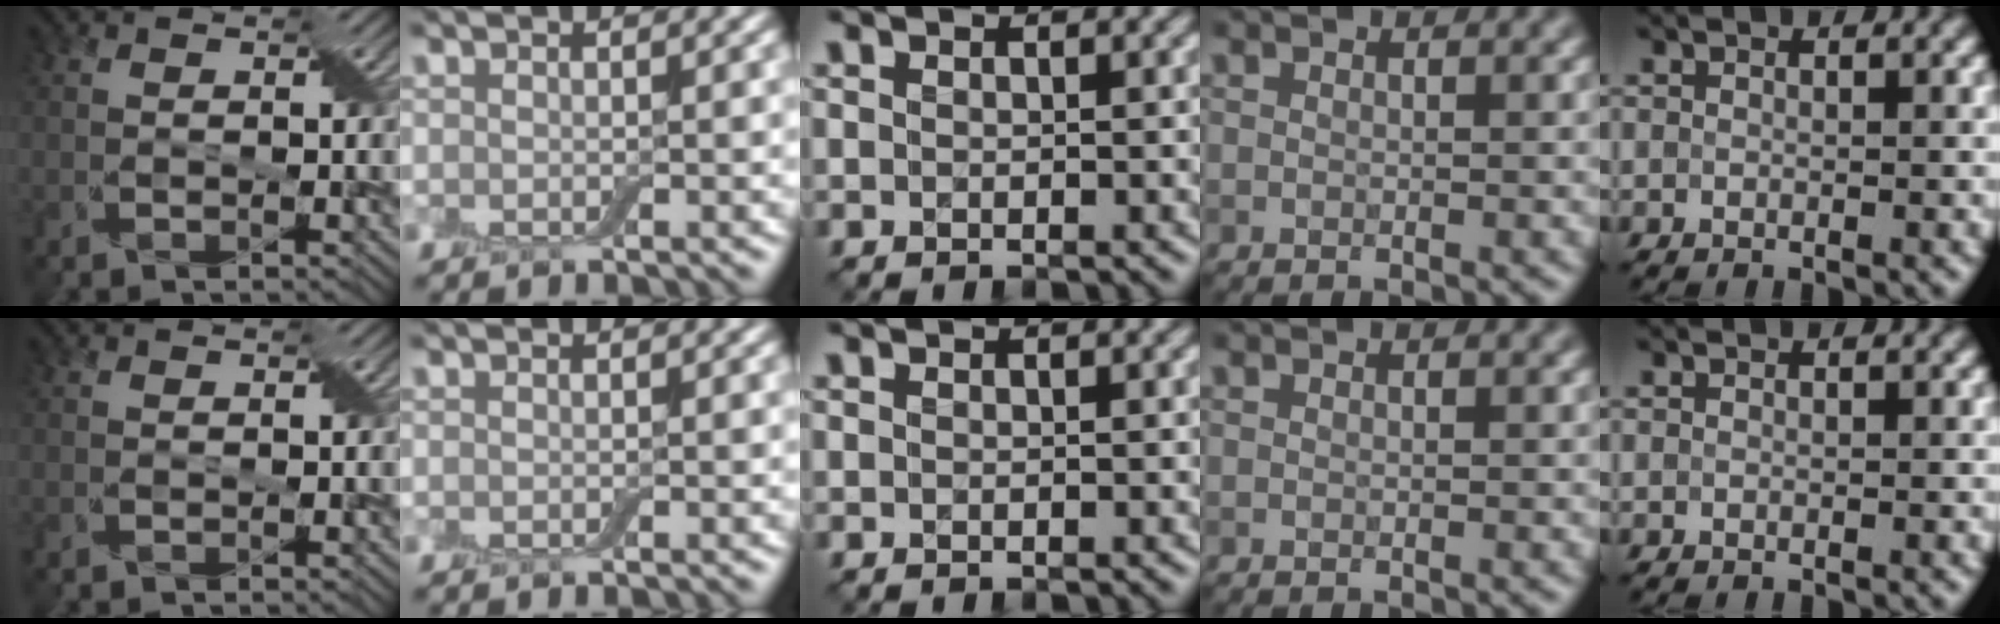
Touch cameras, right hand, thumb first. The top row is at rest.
{}